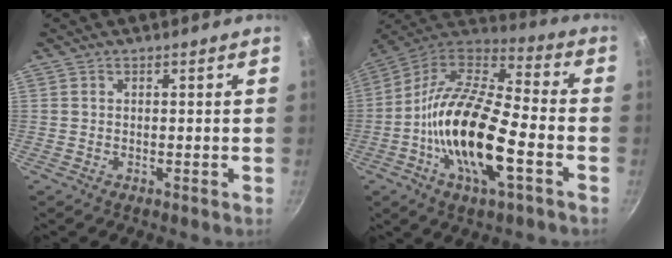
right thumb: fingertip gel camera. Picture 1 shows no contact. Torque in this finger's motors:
{"motor_torque": [0.13, 1.08, 1.83, -0.92, 0.62]}